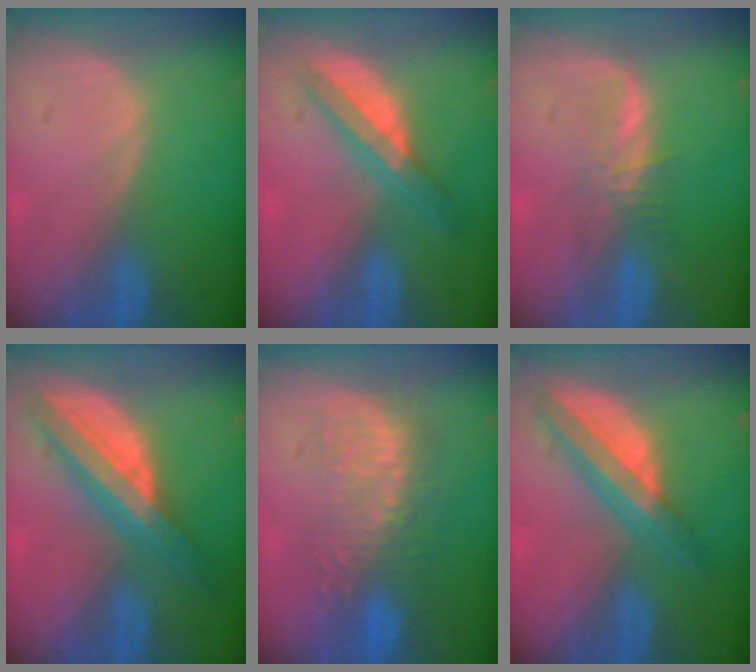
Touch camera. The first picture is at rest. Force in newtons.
{"total": 5.7, "press": 5.3, "slide": 1.9}
{"total": 3.4, "press": 3.4, "slide": 0.2}
{"total": 8.6, "press": 8.6, "slide": 0.5}
{"total": 9.1, "press": 8.7, "slide": 2.6}
{"total": 7.6, "press": 6.4, "slide": 4.1}